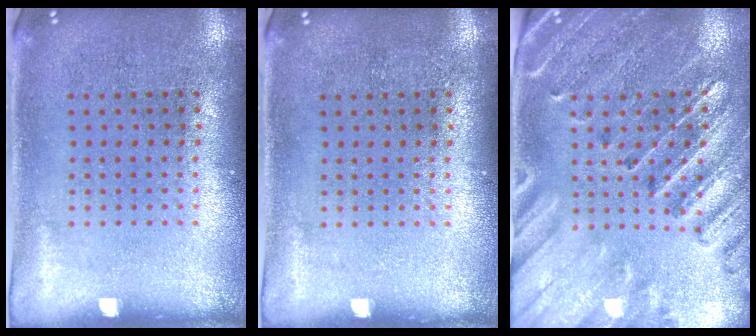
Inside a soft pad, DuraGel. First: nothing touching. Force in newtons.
{"total": 0.0}
{"total": 2.9, "press": 2.7, "slide": 0.9}